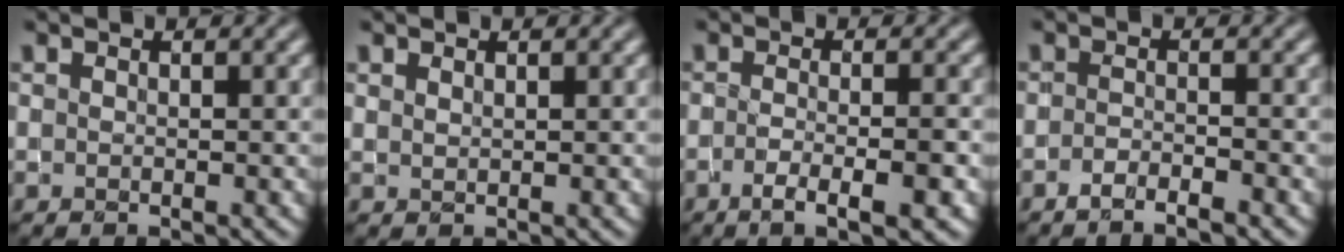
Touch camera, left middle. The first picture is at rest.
{"total": 0.6, "force": [0.5, 0.2, 0.2], "torque": [-0.008, 0.000, 0.013]}
{"total": 3.9, "force": [-1.6, 0.9, 3.4], "torque": [-0.056, -0.005, -0.028]}
{"total": 1.9, "force": [-1.5, 0.3, 1.2], "torque": [-0.020, -0.001, -0.030]}